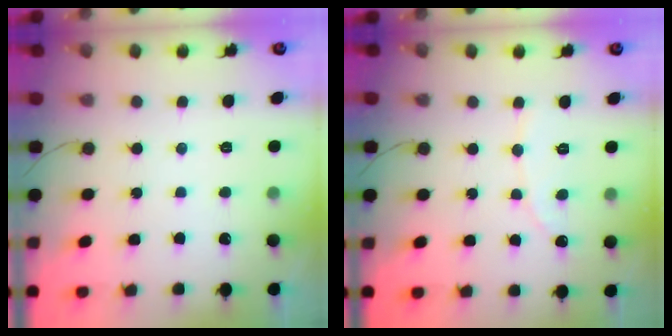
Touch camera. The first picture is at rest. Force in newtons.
{"total": 1.9, "press": 1.8, "slide": 0.2}